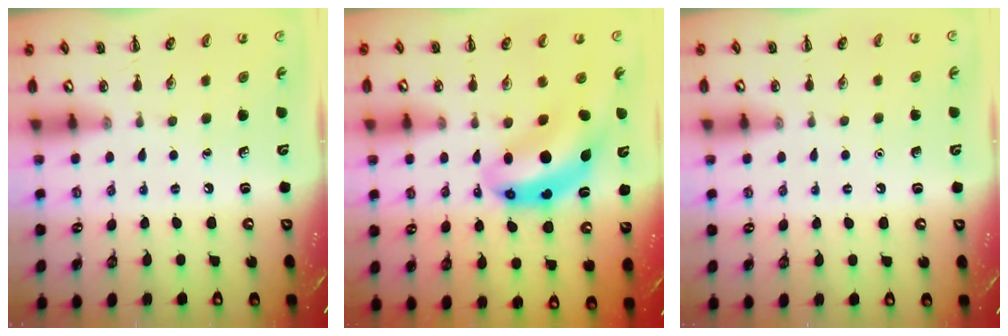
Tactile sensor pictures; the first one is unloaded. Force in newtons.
{"total": 10.0, "press": 9.6, "slide": 2.6}
{"total": 1.6, "press": 1.6, "slide": 0.1}